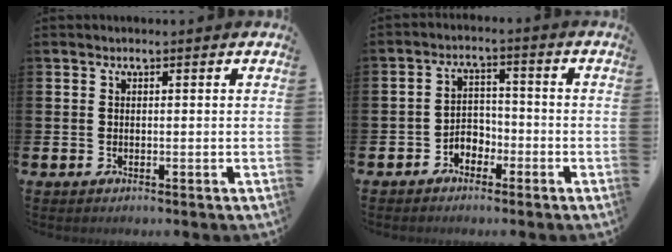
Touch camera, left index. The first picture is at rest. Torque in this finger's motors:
{"motor_torque": [0.06, 0.18, 0.04, 0.03]}